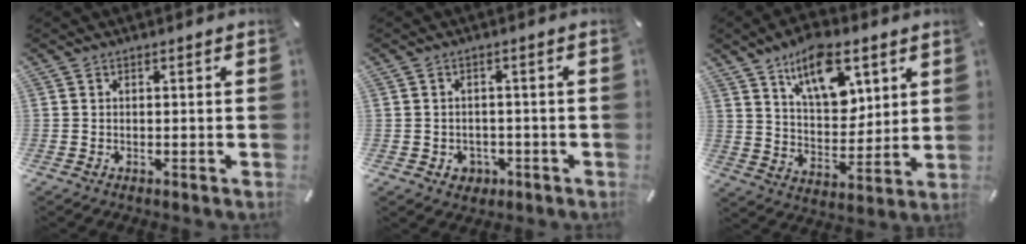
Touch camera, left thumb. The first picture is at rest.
{"total": 3.3, "force": [-0.9, 3.0, 1.0], "torque": [-0.010, -0.001, -0.018]}
{"total": 14.8, "force": [8.5, 8.2, 8.8], "torque": [-0.140, -0.033, 0.152]}